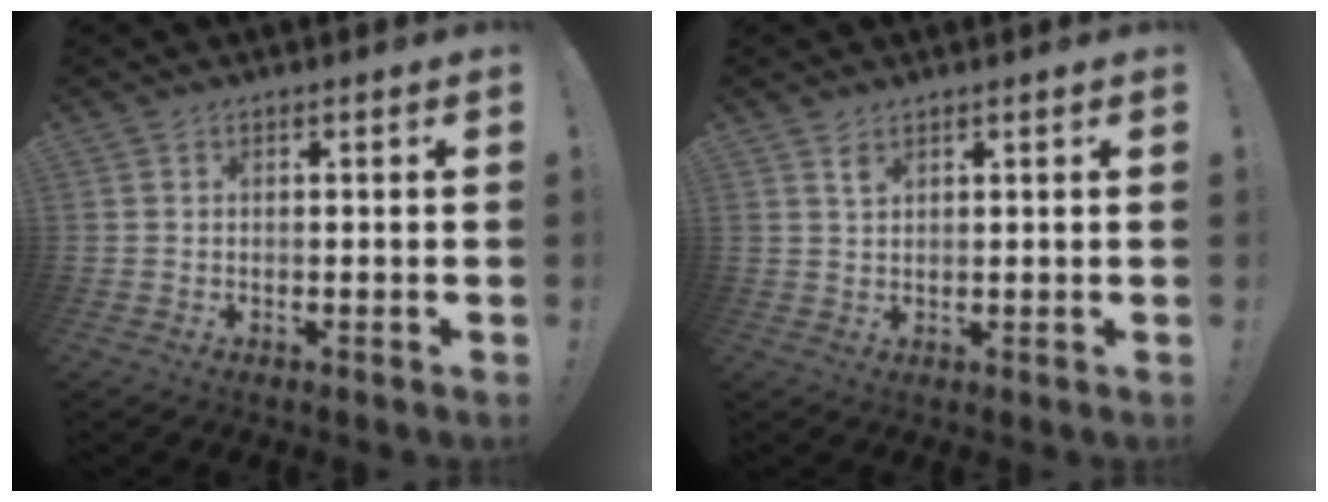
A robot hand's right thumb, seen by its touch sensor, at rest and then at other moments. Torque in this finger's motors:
{"motor_torque": [-0.08, 0.12, 0.13, -0.14, -0.02]}